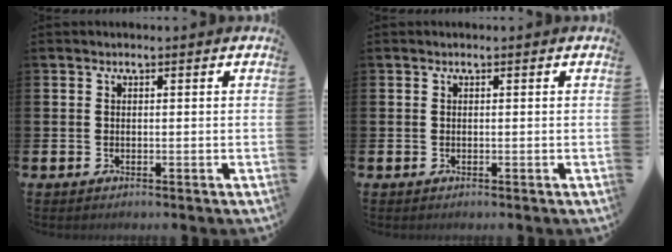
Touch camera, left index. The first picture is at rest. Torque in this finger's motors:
{"motor_torque": [0.00, 0.00, 0.00, 0.00]}